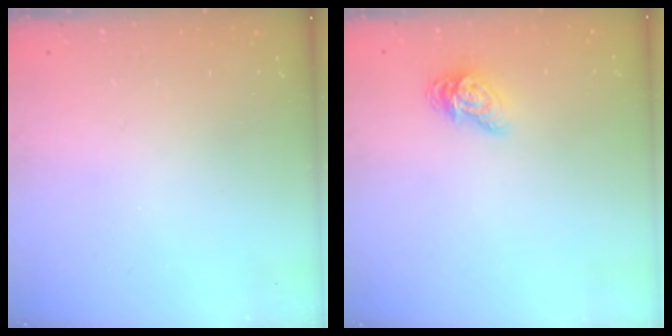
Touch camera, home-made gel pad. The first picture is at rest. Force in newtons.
{"total": 7.3, "press": 7.3, "slide": 0.6}